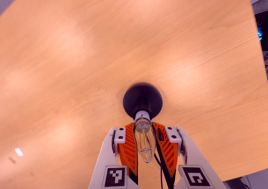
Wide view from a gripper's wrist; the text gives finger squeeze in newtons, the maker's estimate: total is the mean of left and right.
{"total": 20.4, "left": 19.3, "right": 21.4}